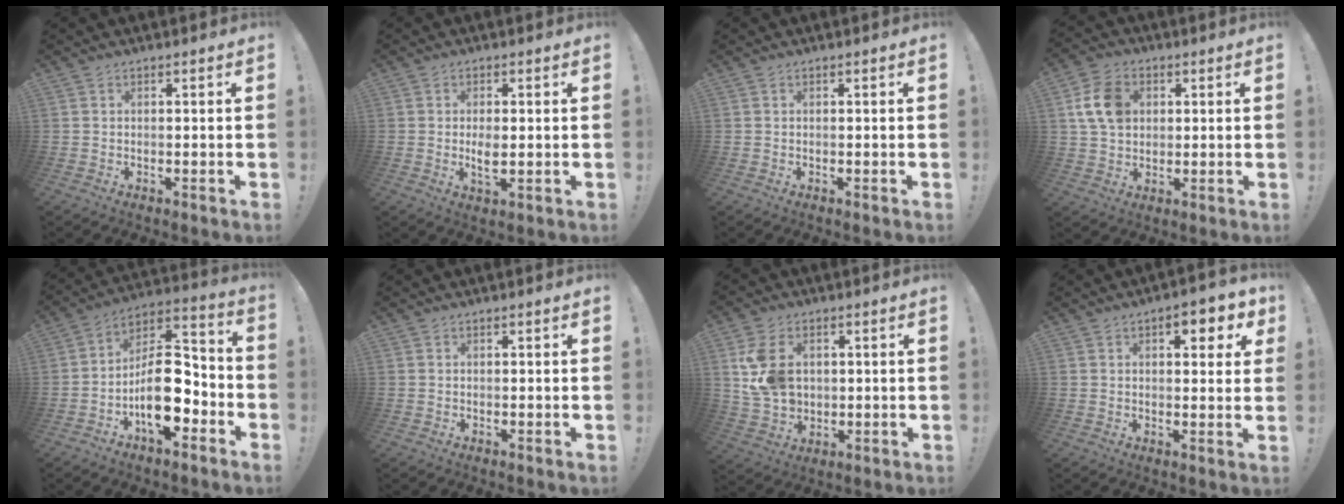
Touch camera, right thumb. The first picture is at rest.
{"total": 4.2, "force": [-0.2, 1.9, 3.8], "torque": [-0.065, -0.007, -0.010]}
{"total": 0.0}
{"total": 11.4, "force": [2.7, 8.8, 6.8], "torque": [-0.117, 0.008, 0.054]}
{"total": 16.9, "force": [-5.8, 9.1, 13.0], "torque": [-0.218, 0.033, -0.088]}
{"total": 0.0}
{"total": 12.1, "force": [2.6, 9.2, 7.4], "torque": [-0.133, -0.007, 0.052]}
{"total": 6.8, "force": [3.2, 3.2, 5.1], "torque": [-0.046, -0.014, 0.047]}